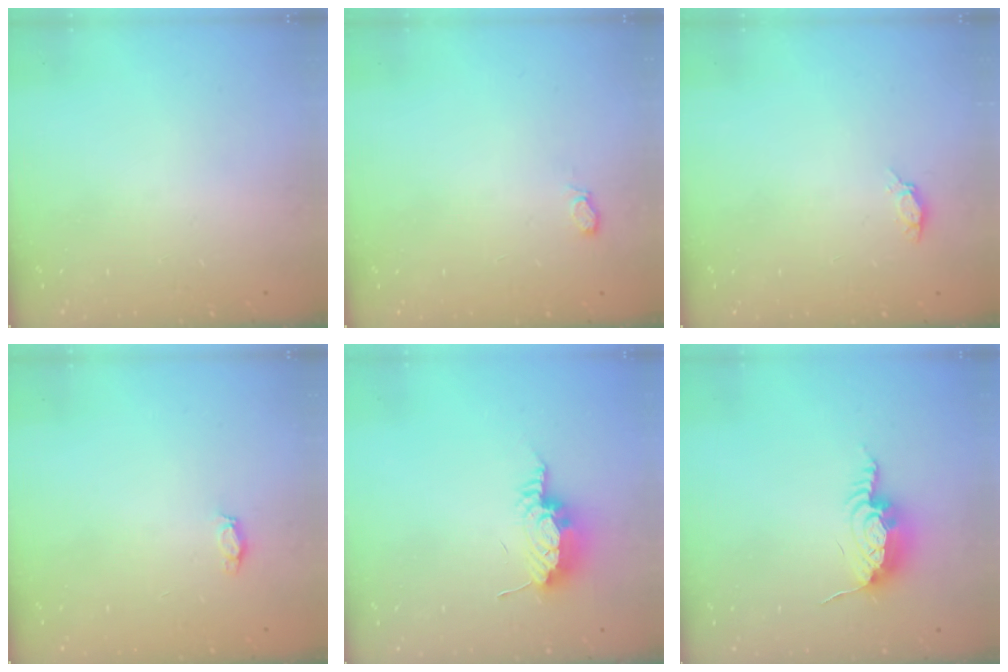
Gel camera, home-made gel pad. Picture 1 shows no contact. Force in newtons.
{"total": 5.0, "press": 4.9, "slide": 1.0}
{"total": 3.8, "press": 3.6, "slide": 1.4}
{"total": 3.3, "press": 3.2, "slide": 0.4}
{"total": 8.4, "press": 8.4, "slide": 0.9}
{"total": 11.0, "press": 11.0, "slide": 1.0}